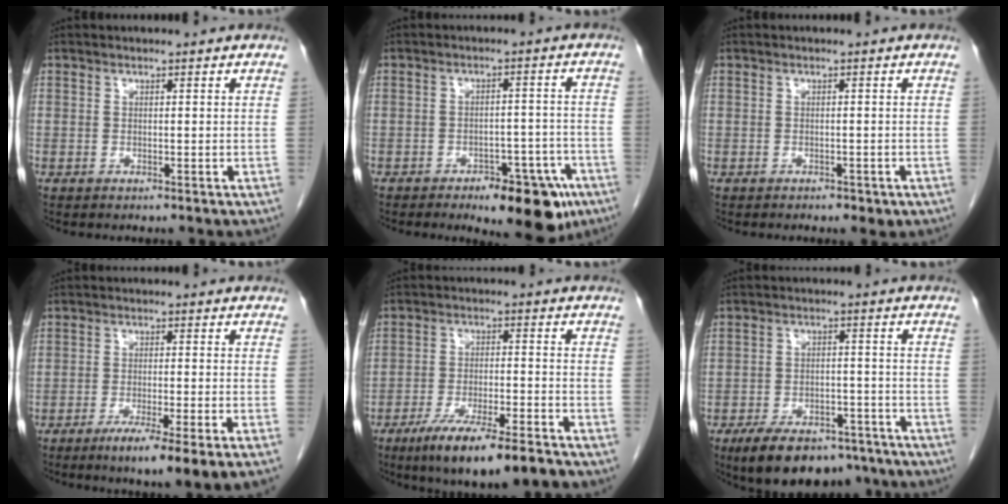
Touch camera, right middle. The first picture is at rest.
{"total": 11.0, "force": [-7.1, 4.1, 7.3], "torque": [-0.075, 0.009, -0.096]}
{"total": 1.7, "force": [-1.1, 0.8, 0.9], "torque": [-0.014, 0.001, -0.010]}
{"total": 9.2, "force": [-6.1, -0.9, 6.9], "torque": [-0.095, -0.022, -0.092]}
{"total": 12.2, "force": [-8.7, 1.4, 8.4], "torque": [-0.134, -0.025, -0.144]}
{"total": 13.5, "force": [-10.1, 6.2, 6.4], "torque": [-0.097, 0.009, -0.153]}